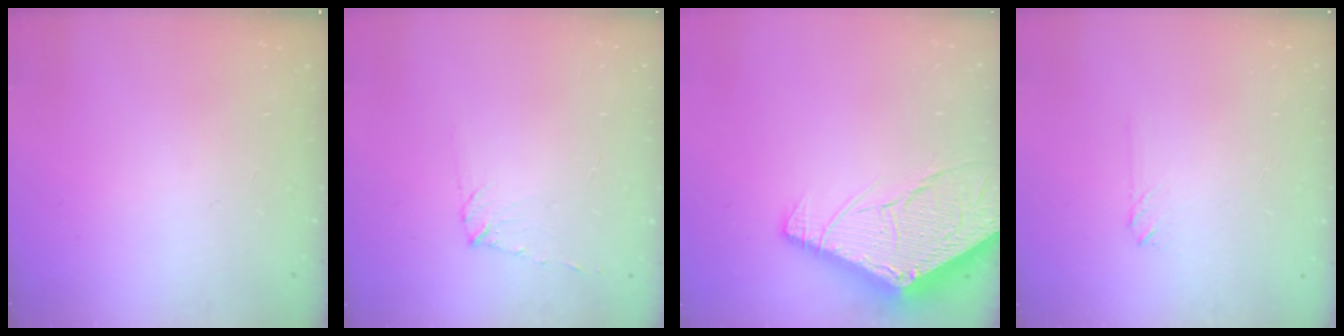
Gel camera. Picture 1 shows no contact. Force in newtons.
{"total": 5.3, "press": 5.3, "slide": 0.6}
{"total": 15.4, "press": 15.3, "slide": 1.6}
{"total": 2.0, "press": 2.0, "slide": 0.3}